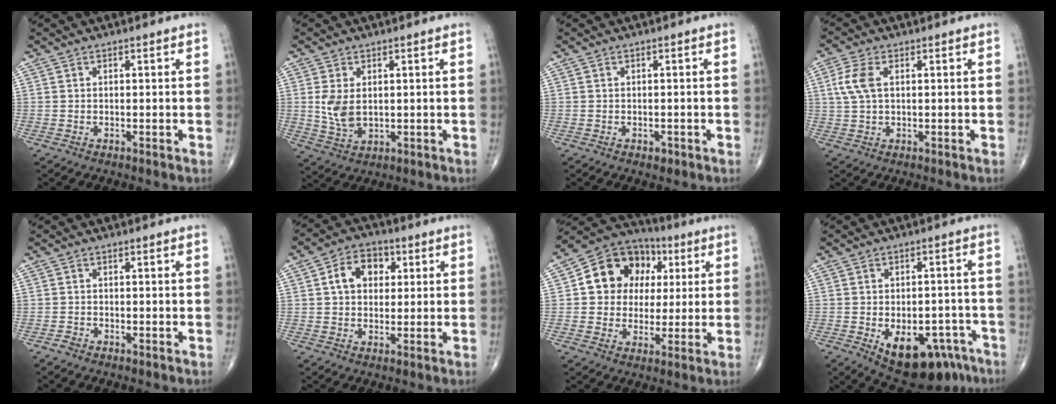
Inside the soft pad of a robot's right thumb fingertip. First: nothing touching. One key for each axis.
{"total": 6.0, "fx": 0.7, "fy": 3.8, "fz": 4.6, "tx": -0.089, "ty": -0.010, "tz": 0.026}
{"total": 1.0, "fx": -0.5, "fy": 0.7, "fz": 0.6, "tx": -0.005, "ty": 0.000, "tz": -0.006}
{"total": 5.2, "fx": 1.2, "fy": 2.7, "fz": 4.3, "tx": -0.111, "ty": 0.011, "tz": 0.023}
{"total": 1.0, "fx": -0.7, "fy": 0.7, "fz": 0.2, "tx": -0.004, "ty": 0.002, "tz": -0.018}
{"total": 7.9, "fx": 1.8, "fy": 5.9, "fz": 4.9, "tx": -0.056, "ty": 0.011, "tz": 0.023}
{"total": 14.2, "fx": 2.9, "fy": 12.0, "fz": 7.1, "tx": -0.074, "ty": 0.014, "tz": 0.043}
{"total": 15.4, "fx": -7.9, "fy": 8.7, "fz": 10.0, "tx": -0.118, "ty": 0.035, "tz": -0.098}